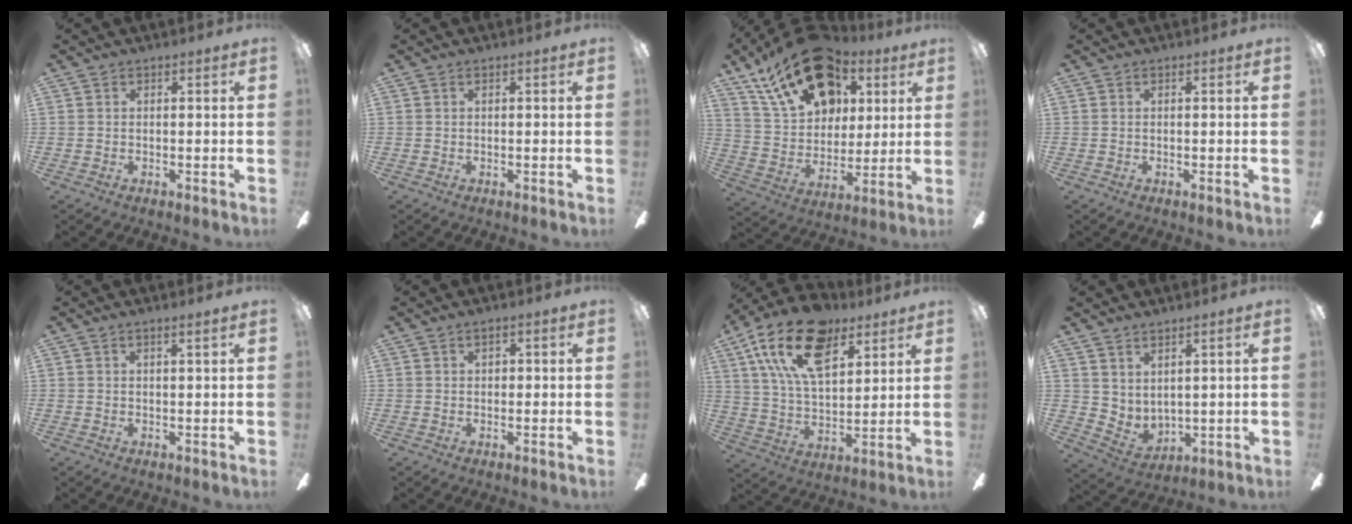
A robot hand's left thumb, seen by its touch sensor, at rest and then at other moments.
{"total": 0.0}
{"total": 24.2, "force": [13.9, 14.6, 13.3], "torque": [-0.232, -0.062, 0.251]}
{"total": 0.0}
{"total": 1.4, "force": [1.0, -0.2, 1.0], "torque": [-0.018, -0.002, 0.017]}
{"total": 1.7, "force": [0.8, 1.0, 1.1], "torque": [-0.015, 0.001, 0.012]}
{"total": 21.1, "force": [11.9, 10.8, 13.6], "torque": [-0.253, -0.045, 0.207]}
{"total": 4.5, "force": [4.0, 1.9, 0.7], "torque": [-0.030, -0.029, 0.080]}